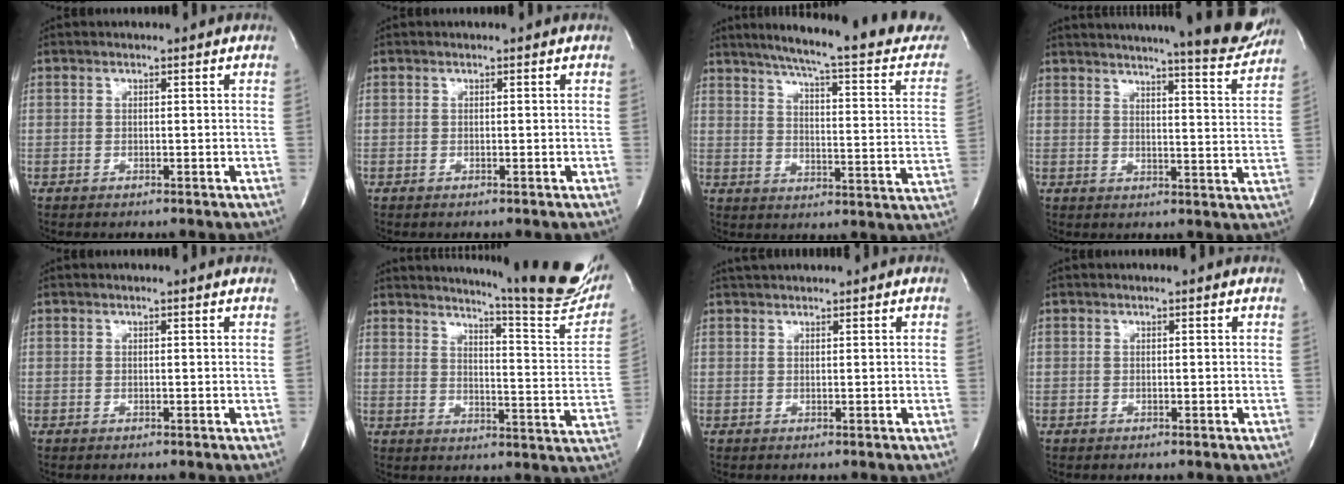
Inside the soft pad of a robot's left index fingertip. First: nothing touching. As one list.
[{"total": 0.0}, {"total": 23.9, "force": [18.9, 3.1, 14.3], "torque": [-0.202, -0.019, 0.222]}, {"total": 19.0, "force": [17.4, 0.7, 7.7], "torque": [-0.107, -0.055, 0.205]}, {"total": 0.9, "force": [0.9, -0.1, 0.2], "torque": [-0.015, -0.003, 0.007]}, {"total": 21.4, "force": [18.7, 0.7, 10.4], "torque": [-0.145, -0.097, 0.221]}, {"total": 3.3, "force": [3.1, 0.2, 1.0], "torque": [-0.015, 0.028, 0.051]}, {"total": 0.6, "force": [0.6, -0.1, 0.1], "torque": [-0.011, -0.006, 0.006]}]